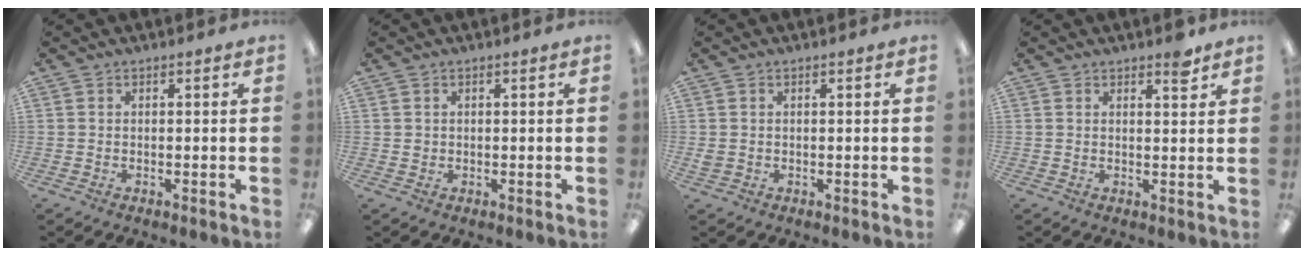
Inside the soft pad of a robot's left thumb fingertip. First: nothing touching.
{"total": 0.8, "force": [0.3, 0.7, 0.3], "torque": [-0.006, 0.004, 0.005]}
{"total": 1.2, "force": [0.2, 1.0, 0.8], "torque": [-0.016, 0.004, 0.003]}
{"total": 3.5, "force": [2.7, 0.9, 2.0], "torque": [-0.012, -0.017, 0.040]}